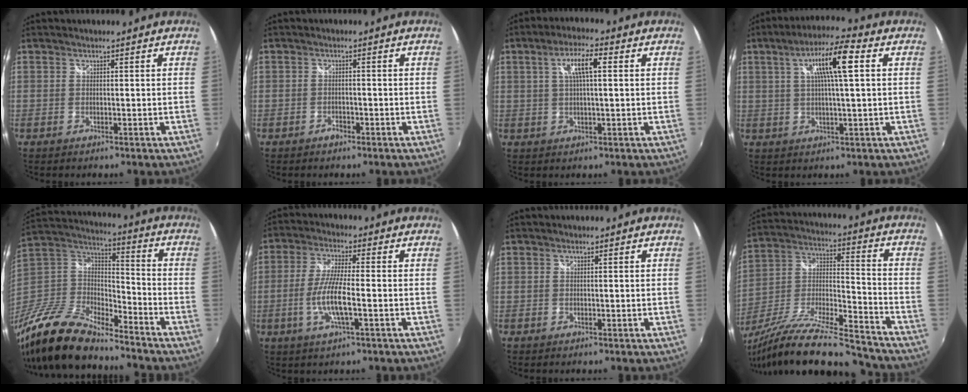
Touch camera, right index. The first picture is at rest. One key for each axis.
{"total": 1.4, "fx": -1.0, "fy": 0.8, "fz": 0.3, "tx": -0.006, "ty": 0.000, "tz": -0.018}
{"total": 6.4, "fx": 1.7, "fy": 1.4, "fz": 6.1, "tx": -0.113, "ty": 0.010, "tz": 0.031}
{"total": 10.1, "fx": 2.8, "fy": 1.1, "fz": 9.6, "tx": -0.169, "ty": 0.018, "tz": 0.046}
{"total": 22.4, "fx": -17.5, "fy": 7.6, "fz": 11.8, "tx": -0.257, "ty": -0.019, "tz": -0.326}
{"total": 8.1, "fx": -2.3, "fy": 1.1, "fz": 7.7, "tx": -0.160, "ty": -0.006, "tz": -0.045}
{"total": 0.0}
{"total": 25.0, "fx": -20.7, "fy": 3.3, "fz": 13.7, "tx": -0.245, "ty": -0.035, "tz": -0.342}